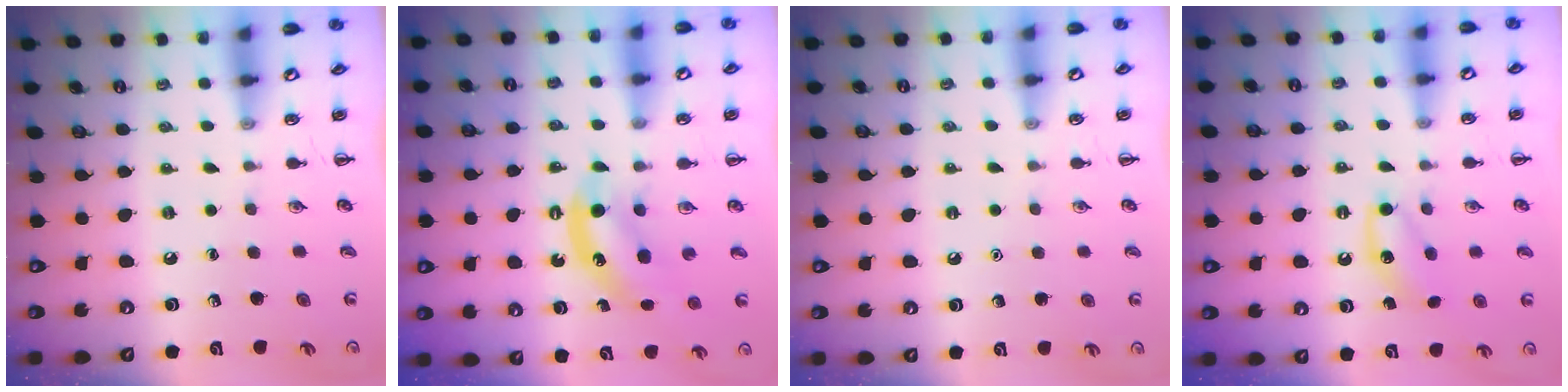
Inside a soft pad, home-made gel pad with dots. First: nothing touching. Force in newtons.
{"total": 6.4, "press": 6.3, "slide": 0.8}
{"total": 1.5, "press": 1.5, "slide": 0.1}
{"total": 5.8, "press": 5.5, "slide": 1.7}